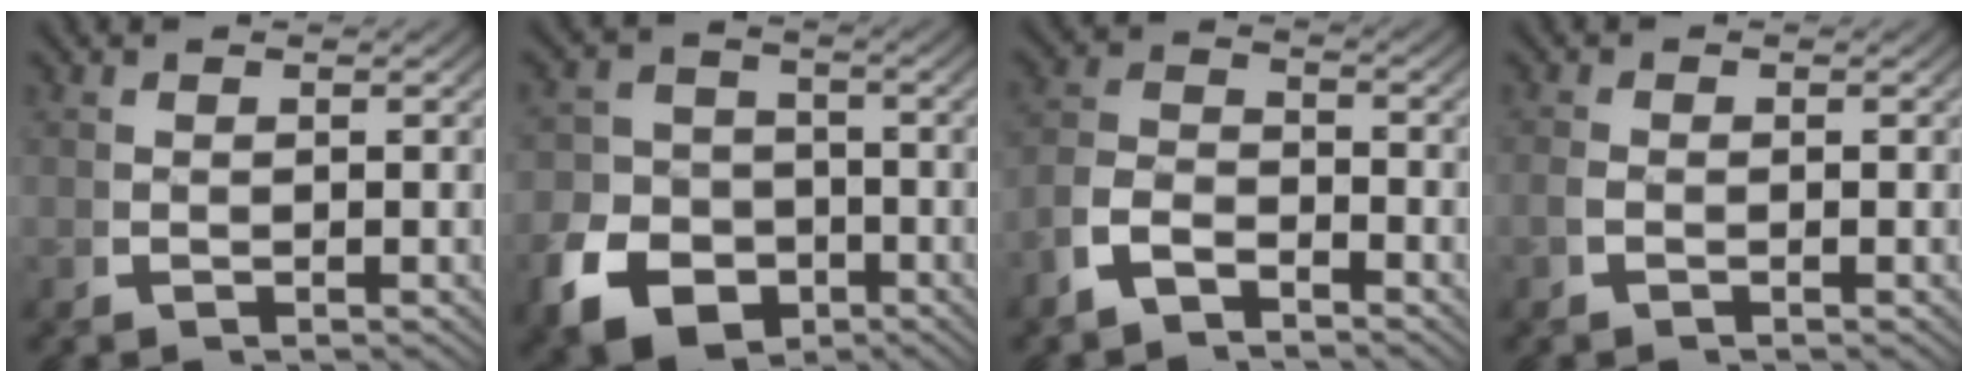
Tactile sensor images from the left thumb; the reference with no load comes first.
{"total": 11.5, "force": [-5.0, 9.3, 4.6], "torque": [-0.074, -0.039, -0.080]}
{"total": 4.0, "force": [-2.1, 2.6, 2.2], "torque": [-0.046, -0.015, -0.037]}
{"total": 0.5, "force": [-0.4, 0.1, 0.4], "torque": [-0.013, -0.002, -0.006]}